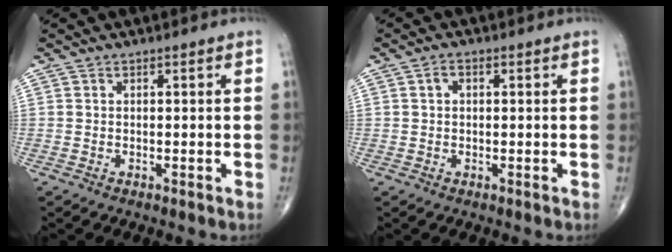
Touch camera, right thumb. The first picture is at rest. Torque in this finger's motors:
{"motor_torque": [-0.27, 0.31, -0.12, 0.22, 0.04]}